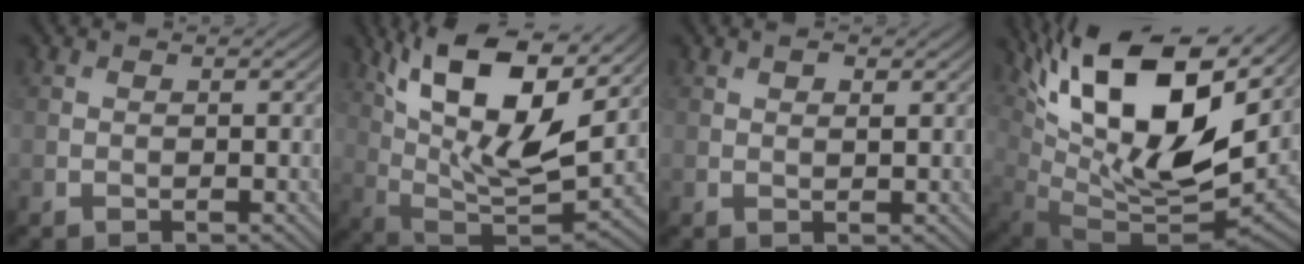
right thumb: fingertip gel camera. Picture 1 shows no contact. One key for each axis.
{"total": 18.7, "fx": 8.7, "fy": 7.1, "fz": 14.9, "tx": -0.281, "ty": 0.027, "tz": 0.149}
{"total": 1.7, "fx": 0.9, "fy": 0.7, "fz": 1.2, "tx": -0.017, "ty": -0.004, "tz": 0.017}
{"total": 19.1, "fx": 9.0, "fy": 8.4, "fz": 14.6, "tx": -0.292, "ty": 0.021, "tz": 0.154}